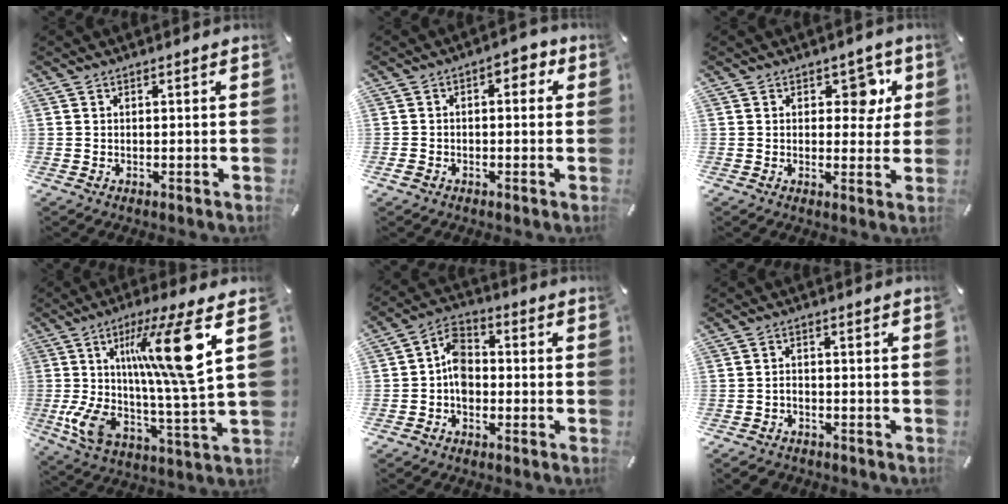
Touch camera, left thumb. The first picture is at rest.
{"total": 3.8, "force": [-1.0, 2.9, 2.2], "torque": [-0.028, 0.010, -0.024]}
{"total": 7.0, "force": [2.6, 4.7, 4.4], "torque": [-0.034, -0.009, 0.036]}
{"total": 22.0, "force": [6.2, 4.4, 20.7], "torque": [-0.366, -0.027, 0.078]}
{"total": 7.1, "force": [-1.6, 5.4, 4.4], "torque": [-0.083, 0.025, -0.024]}
{"total": 2.6, "force": [-1.7, 1.8, 0.7], "torque": [-0.015, 0.011, -0.035]}